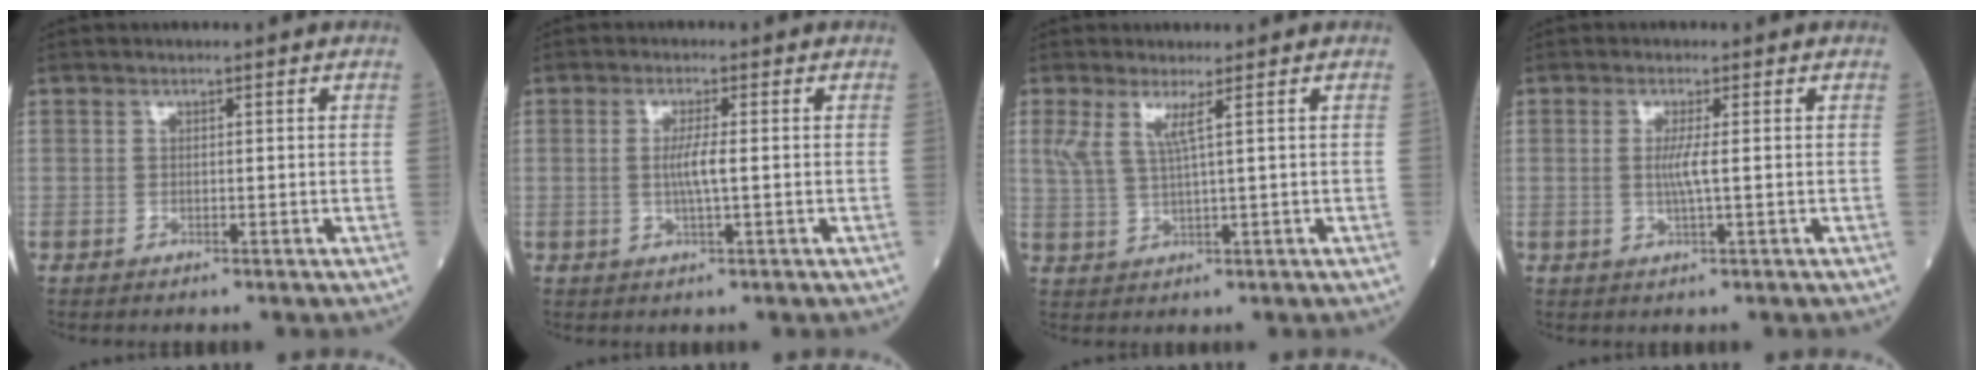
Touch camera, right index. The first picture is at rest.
{"total": 3.1, "force": [-0.1, -0.2, 3.1], "torque": [-0.063, -0.003, -0.002]}
{"total": 3.5, "force": [1.6, -0.3, 3.1], "torque": [-0.074, 0.002, 0.038]}
{"total": 2.6, "force": [0.1, -0.4, 2.6], "torque": [-0.056, -0.004, -0.001]}